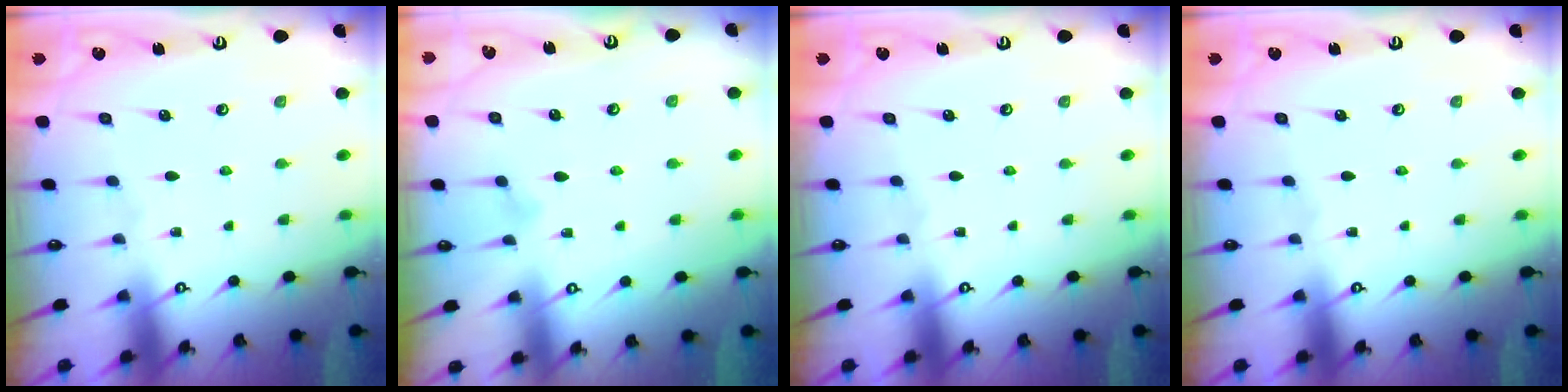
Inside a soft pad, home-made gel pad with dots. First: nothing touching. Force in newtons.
{"total": 4.0, "press": 4.0, "slide": 0.2}
{"total": 0.0}
{"total": 0.0}